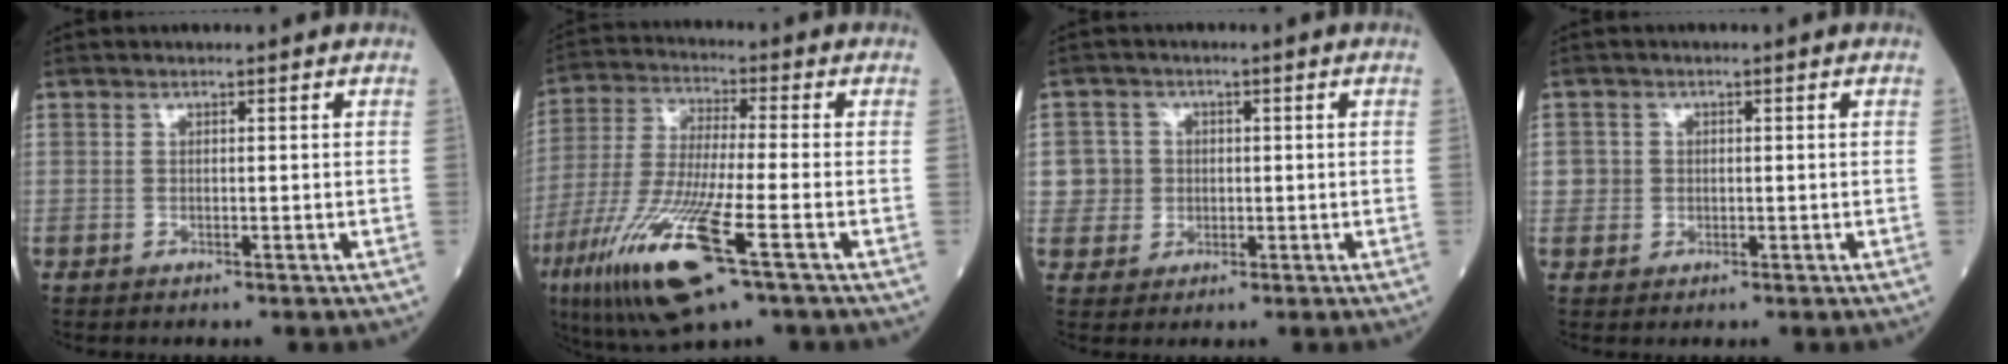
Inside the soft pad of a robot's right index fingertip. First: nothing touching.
{"total": 16.7, "force": [-7.7, 1.7, 14.7], "torque": [-0.324, -0.041, -0.142]}
{"total": 4.4, "force": [0.4, 4.4, 0.1], "torque": [0.011, 0.010, 0.007]}
{"total": 2.2, "force": [0.1, 2.1, 0.2], "torque": [0.005, 0.005, 0.000]}